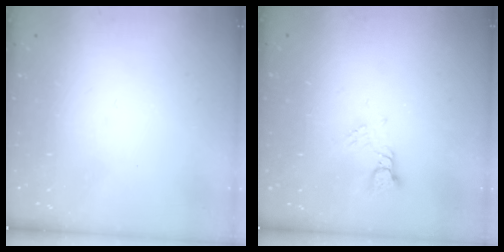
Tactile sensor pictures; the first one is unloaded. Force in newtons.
{"total": 2.7, "press": 2.7, "slide": 0.2}